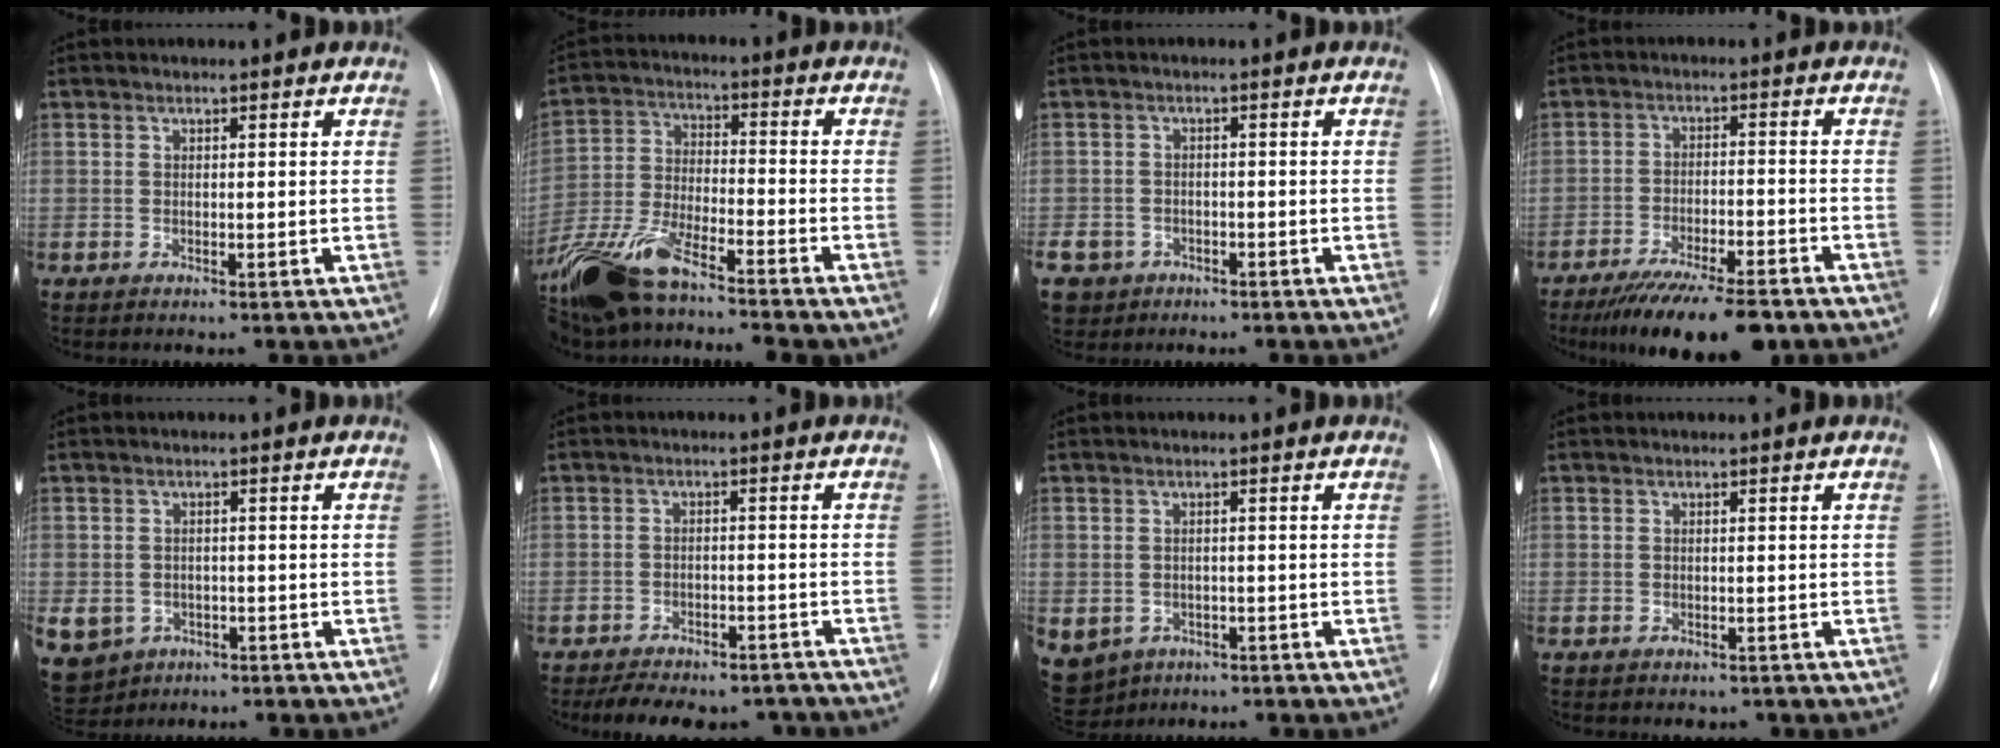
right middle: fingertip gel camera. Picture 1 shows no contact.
{"total": 14.6, "force": [-11.3, 2.8, 8.8], "torque": [-0.189, -0.017, -0.207]}
{"total": 9.0, "force": [-4.7, 7.3, 2.3], "torque": [-0.076, 0.003, -0.073]}
{"total": 14.0, "force": [-10.9, 2.6, 8.3], "torque": [-0.120, -0.020, -0.173]}
{"total": 13.8, "force": [-5.8, 11.5, 4.9], "torque": [-0.160, -0.002, -0.071]}
{"total": 12.8, "force": [-10.6, 5.6, 4.5], "torque": [-0.075, 0.011, -0.134]}
{"total": 11.6, "force": [-5.5, 9.4, 4.1], "torque": [-0.125, -0.005, -0.067]}
{"total": 1.1, "force": [-0.8, 0.7, 0.2], "torque": [-0.002, 0.001, -0.007]}